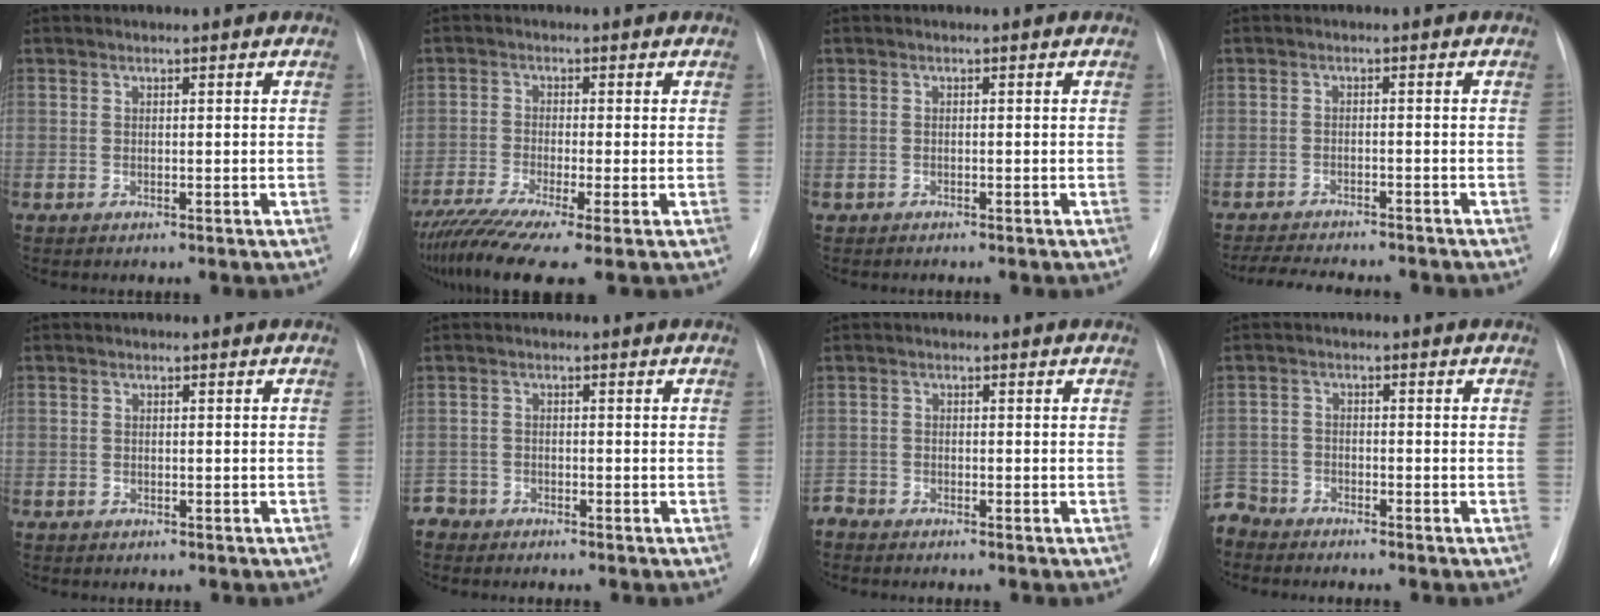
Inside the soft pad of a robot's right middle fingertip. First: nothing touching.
{"total": 11.0, "force": [-7.8, 0.6, 7.8], "torque": [-0.145, -0.024, -0.133]}
{"total": 0.6, "force": [-0.6, 0.2, 0.1], "torque": [-0.007, -0.001, -0.011]}
{"total": 10.8, "force": [-9.8, 1.9, 4.0], "torque": [-0.063, -0.007, -0.135]}
{"total": 1.3, "force": [-0.9, 0.9, 0.2], "torque": [-0.008, 0.002, -0.011]}
{"total": 3.1, "force": [-2.7, 1.2, -0.7], "torque": [0.010, -0.001, -0.058]}
{"total": 2.8, "force": [-2.8, 0.5, 0.1], "torque": [0.002, -0.009, -0.052]}
{"total": 6.2, "force": [-5.8, 2.1, 0.0], "torque": [0.003, -0.010, -0.116]}